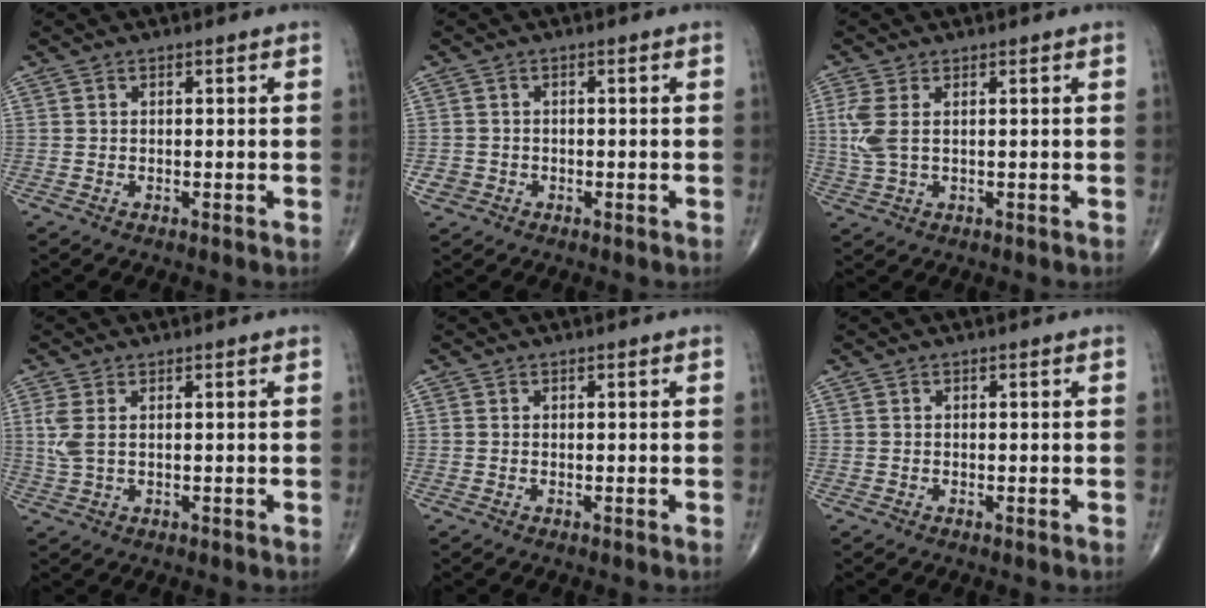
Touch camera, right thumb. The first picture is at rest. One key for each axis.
{"total": 2.1, "fx": -0.8, "fy": 1.9, "fz": 0.5, "tx": -0.001, "ty": 0.008, "tz": -0.012}
{"total": 4.7, "fx": 0.8, "fy": 2.3, "fz": 4.1, "tx": -0.117, "ty": 0.004, "tz": 0.021}
{"total": 3.6, "fx": 0.7, "fy": 1.7, "fz": 3.1, "tx": -0.089, "ty": 0.004, "tz": 0.021}
{"total": 0.0}
{"total": 0.0}